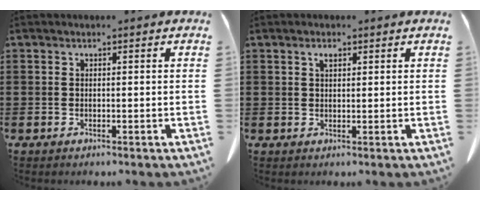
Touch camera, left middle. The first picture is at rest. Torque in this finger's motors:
{"motor_torque": [0.24, 0.19, 0.01, 0.01]}